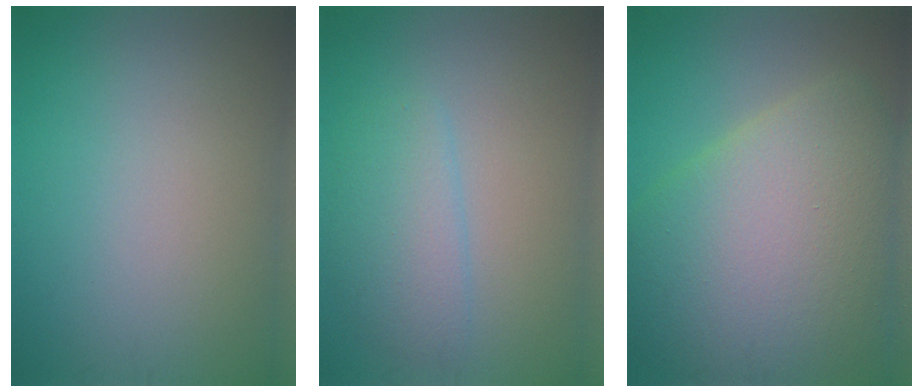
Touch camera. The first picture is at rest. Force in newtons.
{"total": 3.1, "press": 3.1, "slide": 0.1}
{"total": 11.5, "press": 11.5, "slide": 0.9}